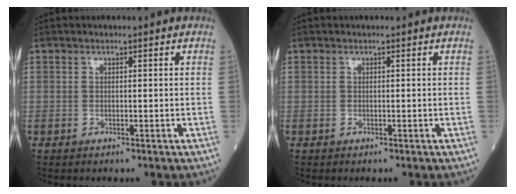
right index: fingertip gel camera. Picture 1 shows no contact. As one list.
[{"total": 0.0}]